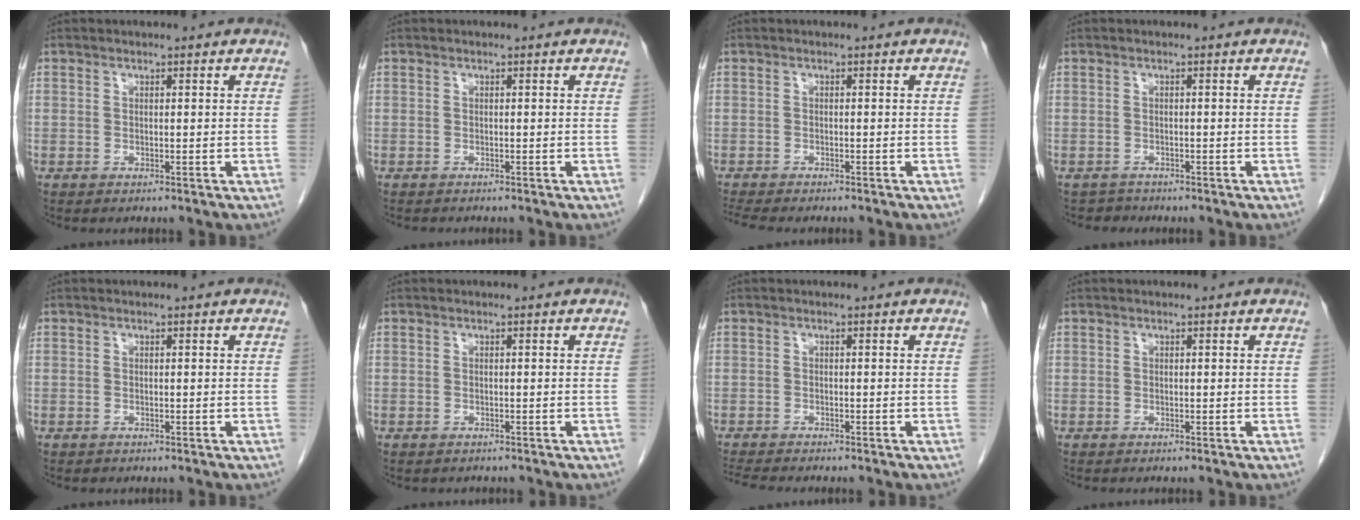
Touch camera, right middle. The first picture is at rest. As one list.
[{"total": 0.9, "force": [-0.8, 0.2, 0.2], "torque": [-0.008, -0.002, -0.013]}, {"total": 5.5, "force": [-4.8, 1.0, 2.5], "torque": [-0.039, -0.010, -0.074]}, {"total": 1.3, "force": [-1.1, 0.4, -0.6], "torque": [0.006, -0.002, -0.019]}, {"total": 0.0}, {"total": 1.1, "force": [-0.9, 0.5, 0.1], "torque": [-0.010, 0.000, -0.013]}, {"total": 4.4, "force": [-4.0, 0.4, 1.8], "torque": [-0.030, -0.014, -0.066]}, {"total": 0.0}]